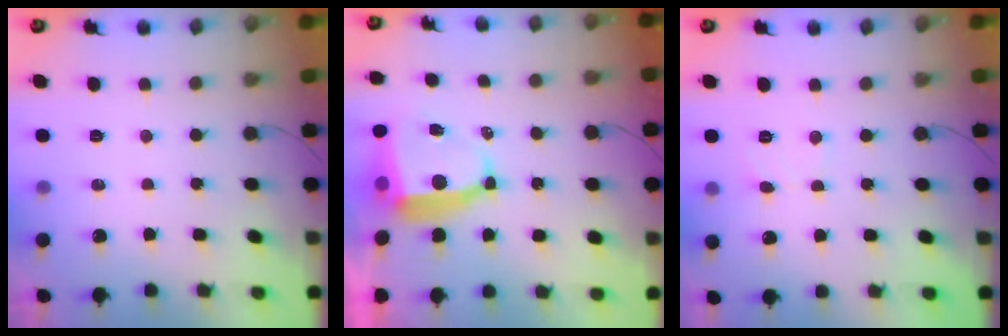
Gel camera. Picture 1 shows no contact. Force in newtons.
{"total": 8.6, "press": 8.5, "slide": 1.1}
{"total": 2.9, "press": 2.9, "slide": 0.3}